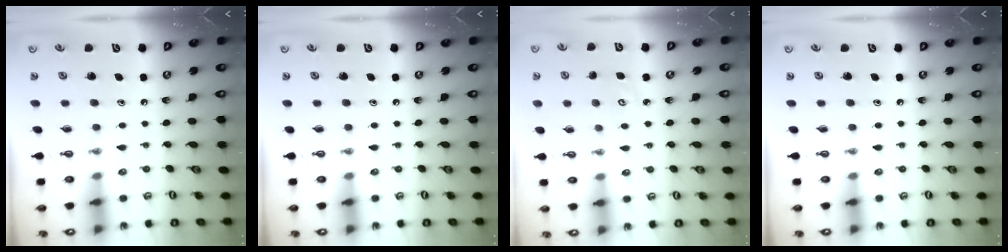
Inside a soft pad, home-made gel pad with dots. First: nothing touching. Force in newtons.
{"total": 0.0}
{"total": 2.8, "press": 2.8, "slide": 0.4}
{"total": 0.0}